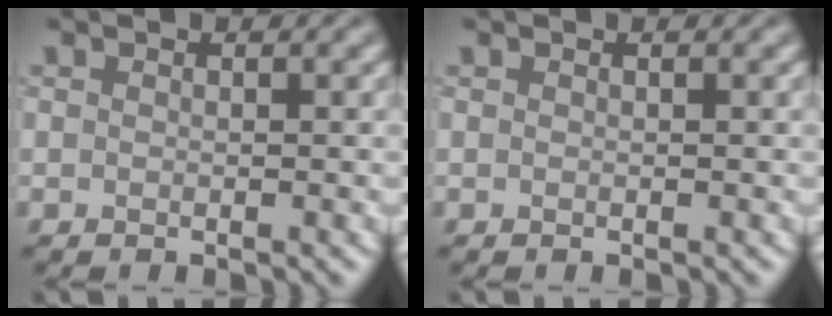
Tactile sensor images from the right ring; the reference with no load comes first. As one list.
[{"total": 0.0}]